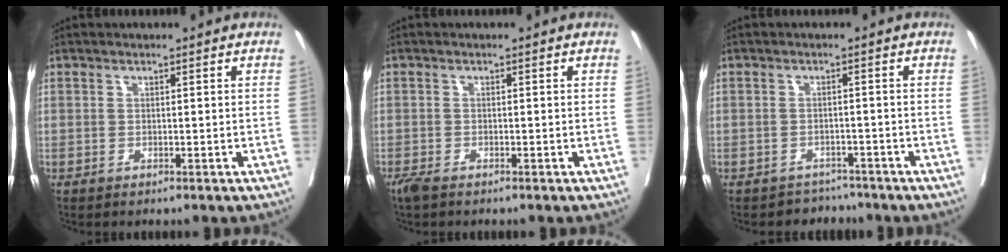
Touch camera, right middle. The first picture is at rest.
{"total": 2.0, "force": [-1.6, 0.5, 1.1], "torque": [-0.027, -0.007, -0.033]}
{"total": 4.0, "force": [-3.5, 2.1, -0.3], "torque": [-0.002, 0.004, -0.053]}